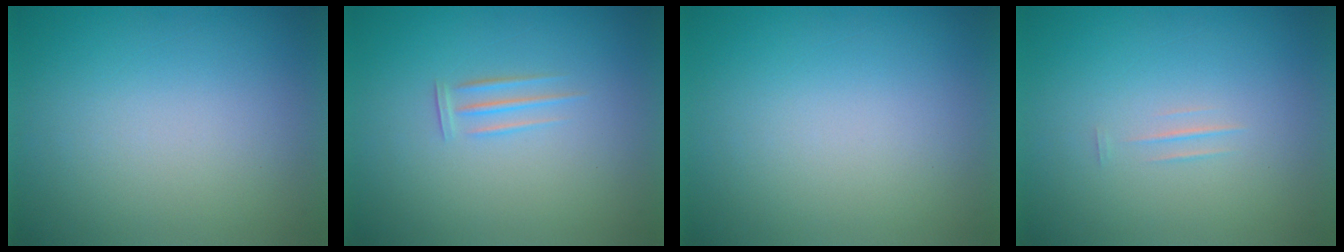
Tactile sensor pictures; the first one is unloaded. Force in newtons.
{"total": 1.6}
{"total": 1.0}
{"total": 1.3}